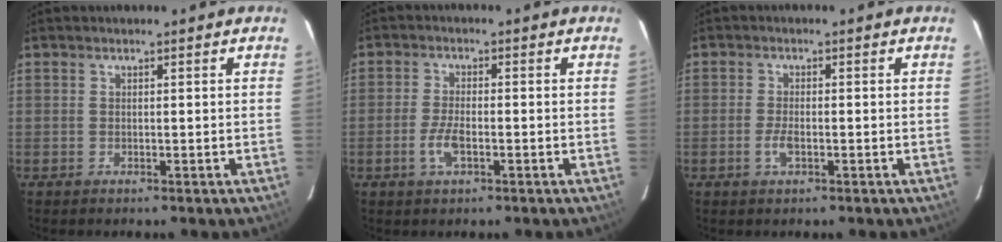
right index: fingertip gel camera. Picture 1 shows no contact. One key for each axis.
{"total": 4.3, "fx": -1.7, "fy": 1.6, "fz": 3.7, "tx": -0.080, "ty": -0.002, "tz": -0.034}
{"total": 2.7, "fx": -1.1, "fy": 1.1, "fz": 2.3, "tx": -0.050, "ty": -0.002, "tz": -0.021}